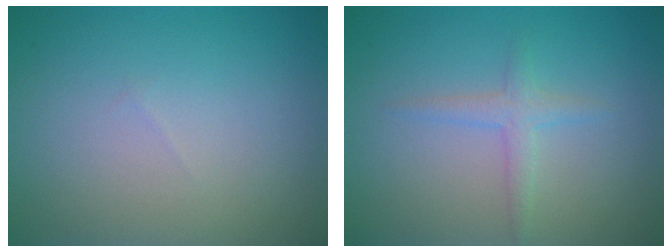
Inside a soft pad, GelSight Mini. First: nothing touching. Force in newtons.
{"total": 1.6, "press": 1.6, "slide": 0.1}